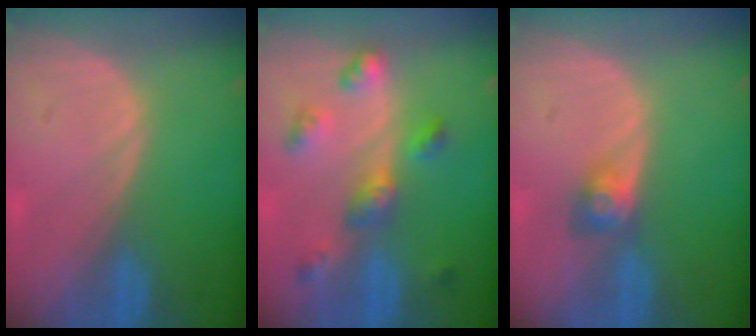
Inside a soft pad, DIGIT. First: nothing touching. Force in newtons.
{"total": 6.5, "press": 5.8, "slide": 2.9}
{"total": 3.0, "press": 2.6, "slide": 1.5}